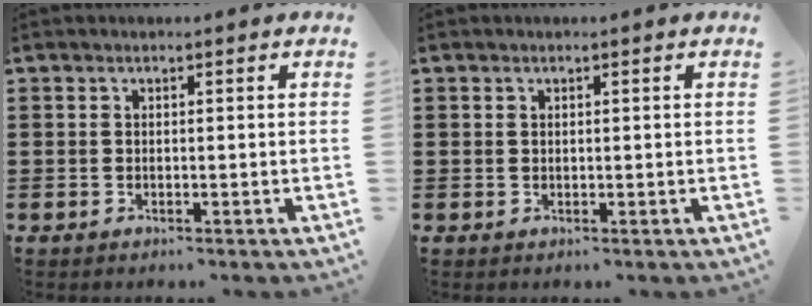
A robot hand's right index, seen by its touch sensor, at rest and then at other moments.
{"total": 0.0}